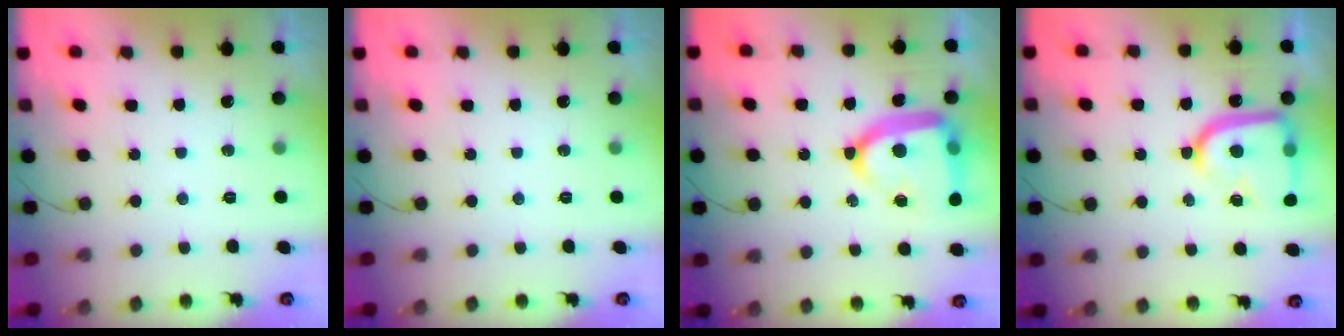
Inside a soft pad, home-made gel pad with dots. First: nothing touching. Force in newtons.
{"total": 0.0}
{"total": 16.7, "press": 16.6, "slide": 1.6}
{"total": 16.4, "press": 16.3, "slide": 1.6}